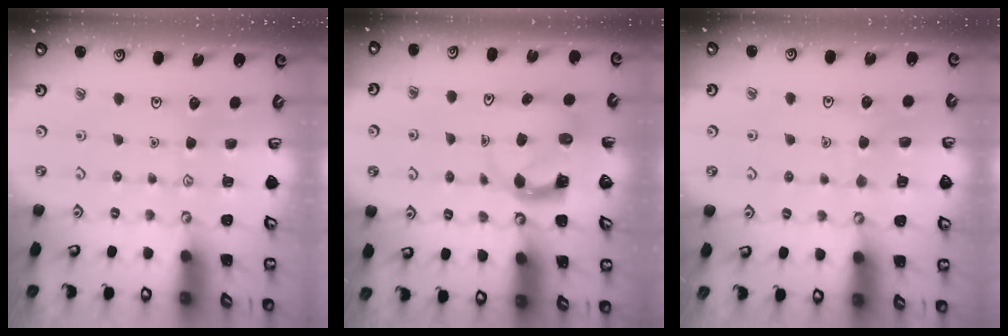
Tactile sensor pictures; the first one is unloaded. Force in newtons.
{"total": 4.0, "press": 4.0, "slide": 0.4}
{"total": 4.6, "press": 4.6, "slide": 0.4}